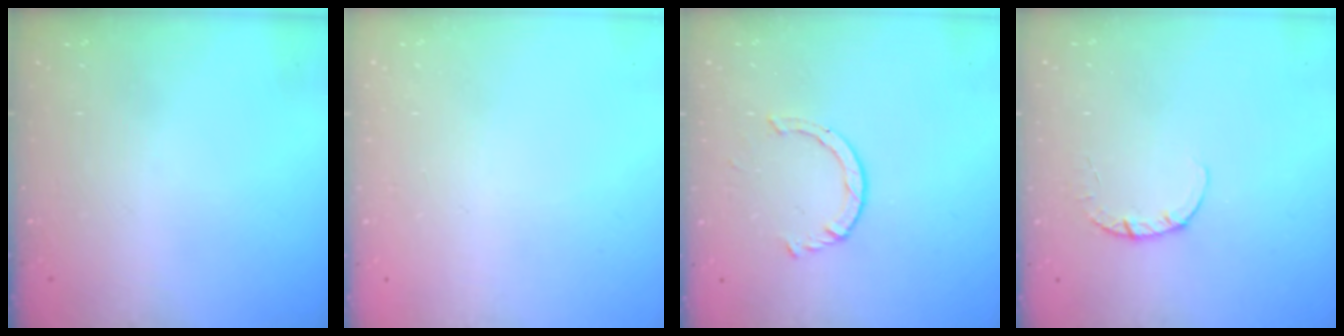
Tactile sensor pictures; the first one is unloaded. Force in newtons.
{"total": 2.4, "press": 2.4, "slide": 0.2}
{"total": 2.3, "press": 2.3, "slide": 0.2}
{"total": 2.7, "press": 2.7, "slide": 0.4}